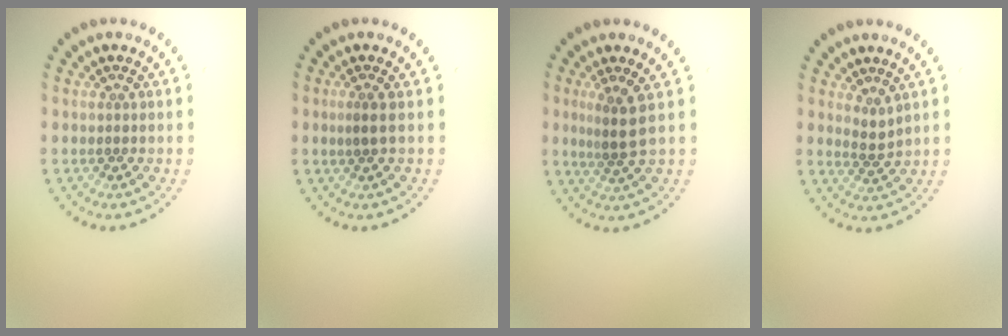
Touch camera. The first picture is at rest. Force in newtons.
{"total": 1.3, "press": 0.9, "slide": 0.9}
{"total": 2.4, "press": 1.8, "slide": 1.6}
{"total": 1.4, "press": 1.0, "slide": 1.0}